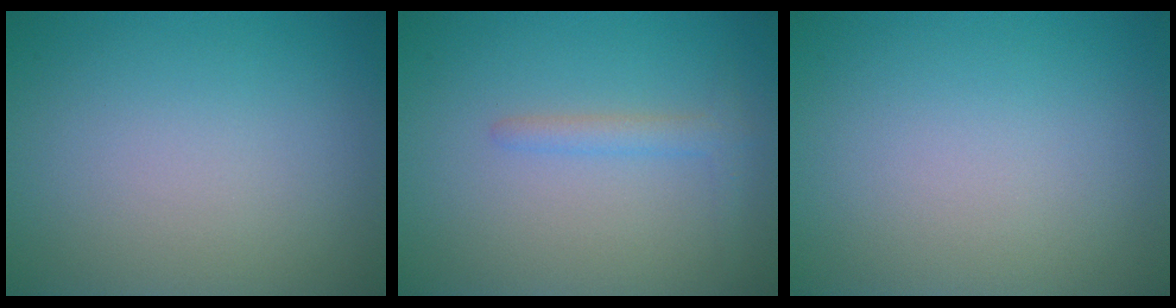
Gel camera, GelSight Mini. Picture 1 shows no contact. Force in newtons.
{"total": 1.6, "press": 1.6, "slide": 0.1}
{"total": 0.0}